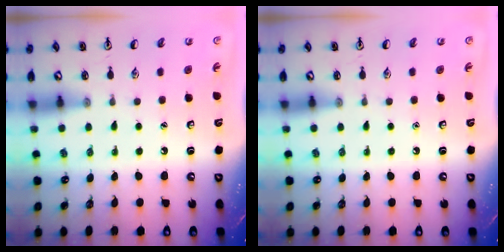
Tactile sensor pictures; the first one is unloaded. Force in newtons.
{"total": 0.0}